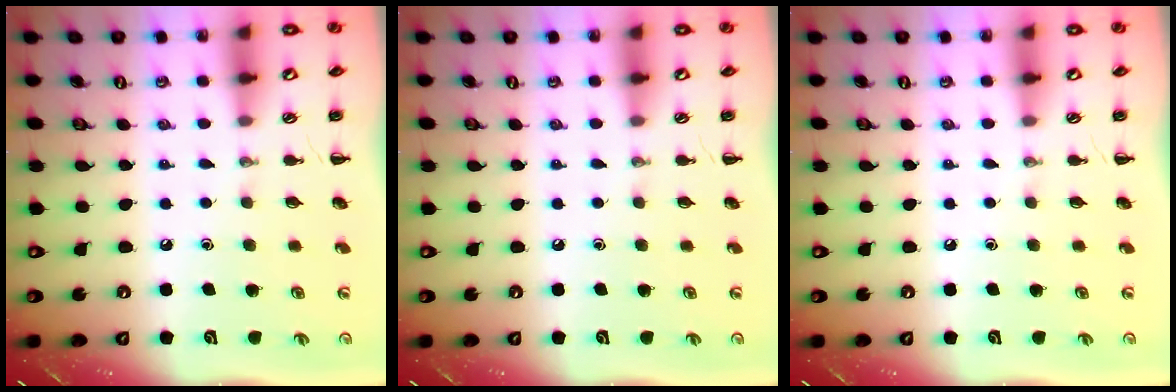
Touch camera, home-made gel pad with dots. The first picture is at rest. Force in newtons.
{"total": 0.0}
{"total": 0.0}